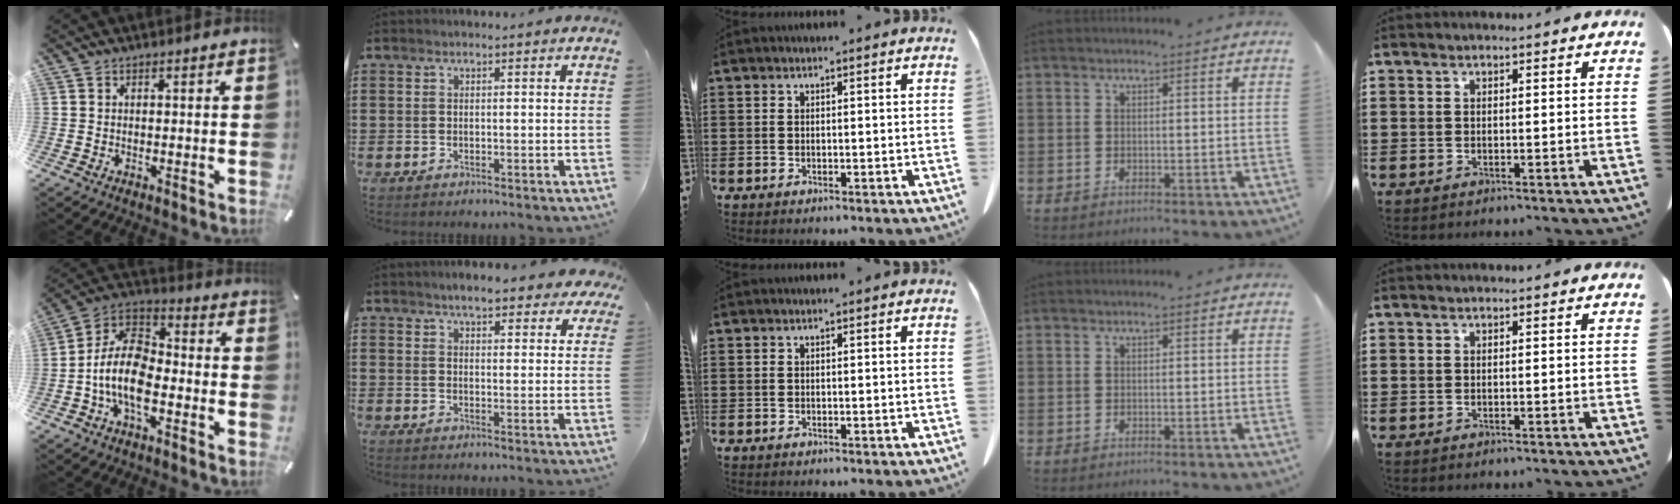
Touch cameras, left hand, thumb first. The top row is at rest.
{"thumb": {"total": 13.3, "force": [-5.6, 7.7, 9.2], "torque": [-0.203, 0.016, -0.109]}, "index": {"total": 5.5, "force": [4.9, 0.9, 2.2], "torque": [-0.050, -0.012, 0.088]}}